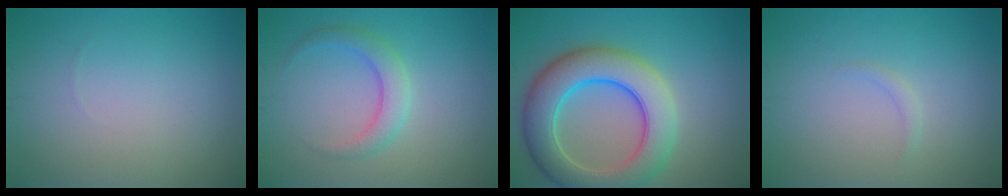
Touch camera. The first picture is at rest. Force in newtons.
{"total": 2.7, "press": 2.7, "slide": 0.2}
{"total": 8.8, "press": 8.8, "slide": 0.4}
{"total": 0.7, "press": 0.7, "slide": 0.1}